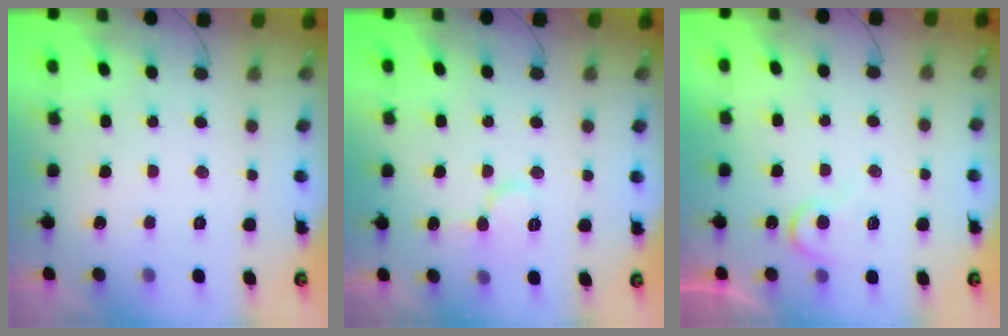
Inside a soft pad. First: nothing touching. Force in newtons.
{"total": 6.5, "press": 6.5, "slide": 0.8}
{"total": 6.1, "press": 6.0, "slide": 0.6}